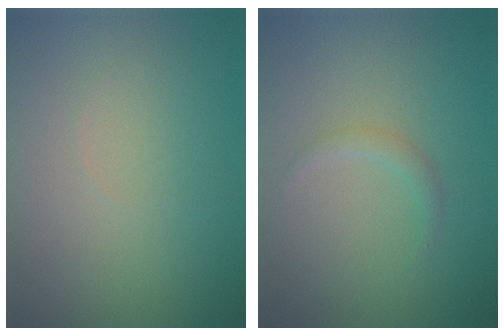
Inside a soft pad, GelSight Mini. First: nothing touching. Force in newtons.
{"total": 1.0, "press": 1.0, "slide": 0.1}